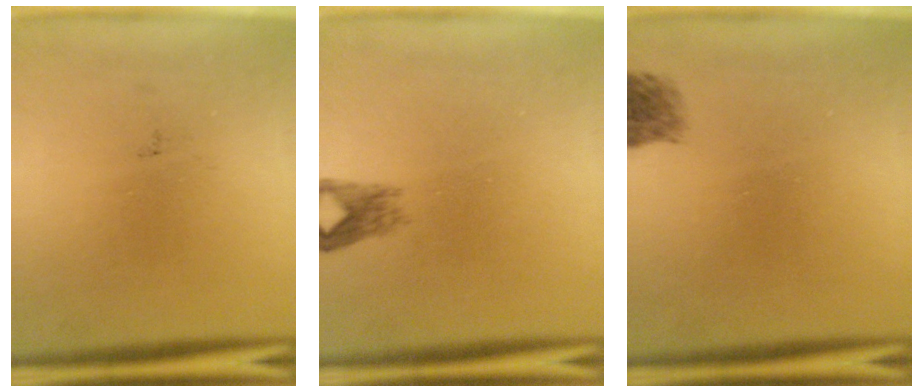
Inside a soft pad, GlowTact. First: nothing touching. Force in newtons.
{"total": 1.9}
{"total": 1.9}